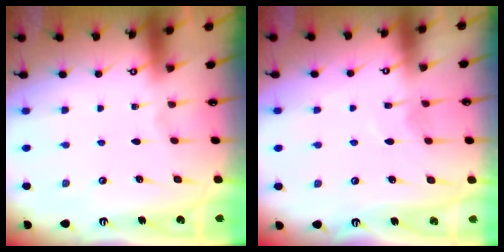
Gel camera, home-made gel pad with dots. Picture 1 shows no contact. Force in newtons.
{"total": 5.2, "press": 5.1, "slide": 0.6}